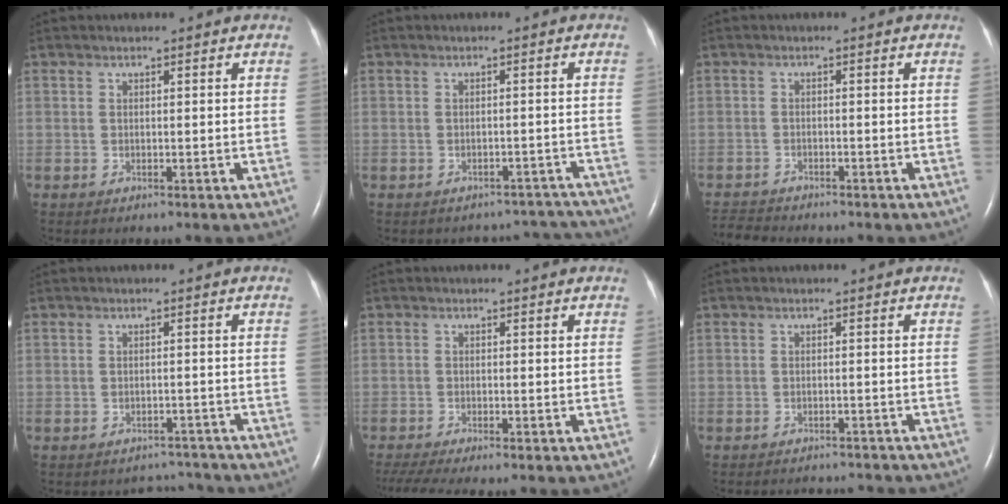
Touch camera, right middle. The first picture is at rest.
{"total": 6.5, "force": [-6.0, 2.1, -1.0], "torque": [0.025, 0.033, -0.056]}
{"total": 3.8, "force": [-3.7, 0.3, 0.3], "torque": [-0.003, -0.016, -0.065]}
{"total": 3.1, "force": [-2.8, 0.8, -1.0], "torque": [0.013, 0.011, -0.036]}
{"total": 5.3, "force": [-4.3, -0.1, 3.1], "torque": [-0.057, -0.011, -0.074]}
{"total": 4.9, "force": [-4.8, 0.7, 0.4], "torque": [-0.004, -0.005, -0.059]}